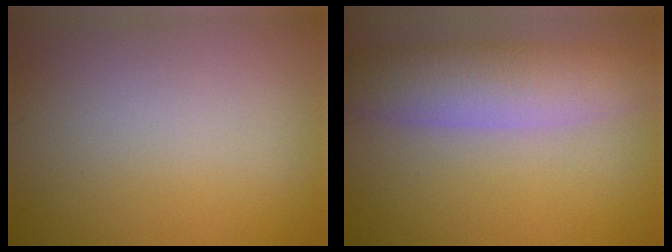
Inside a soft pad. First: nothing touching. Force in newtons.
{"total": 6.5, "press": 6.5, "slide": 0.2}